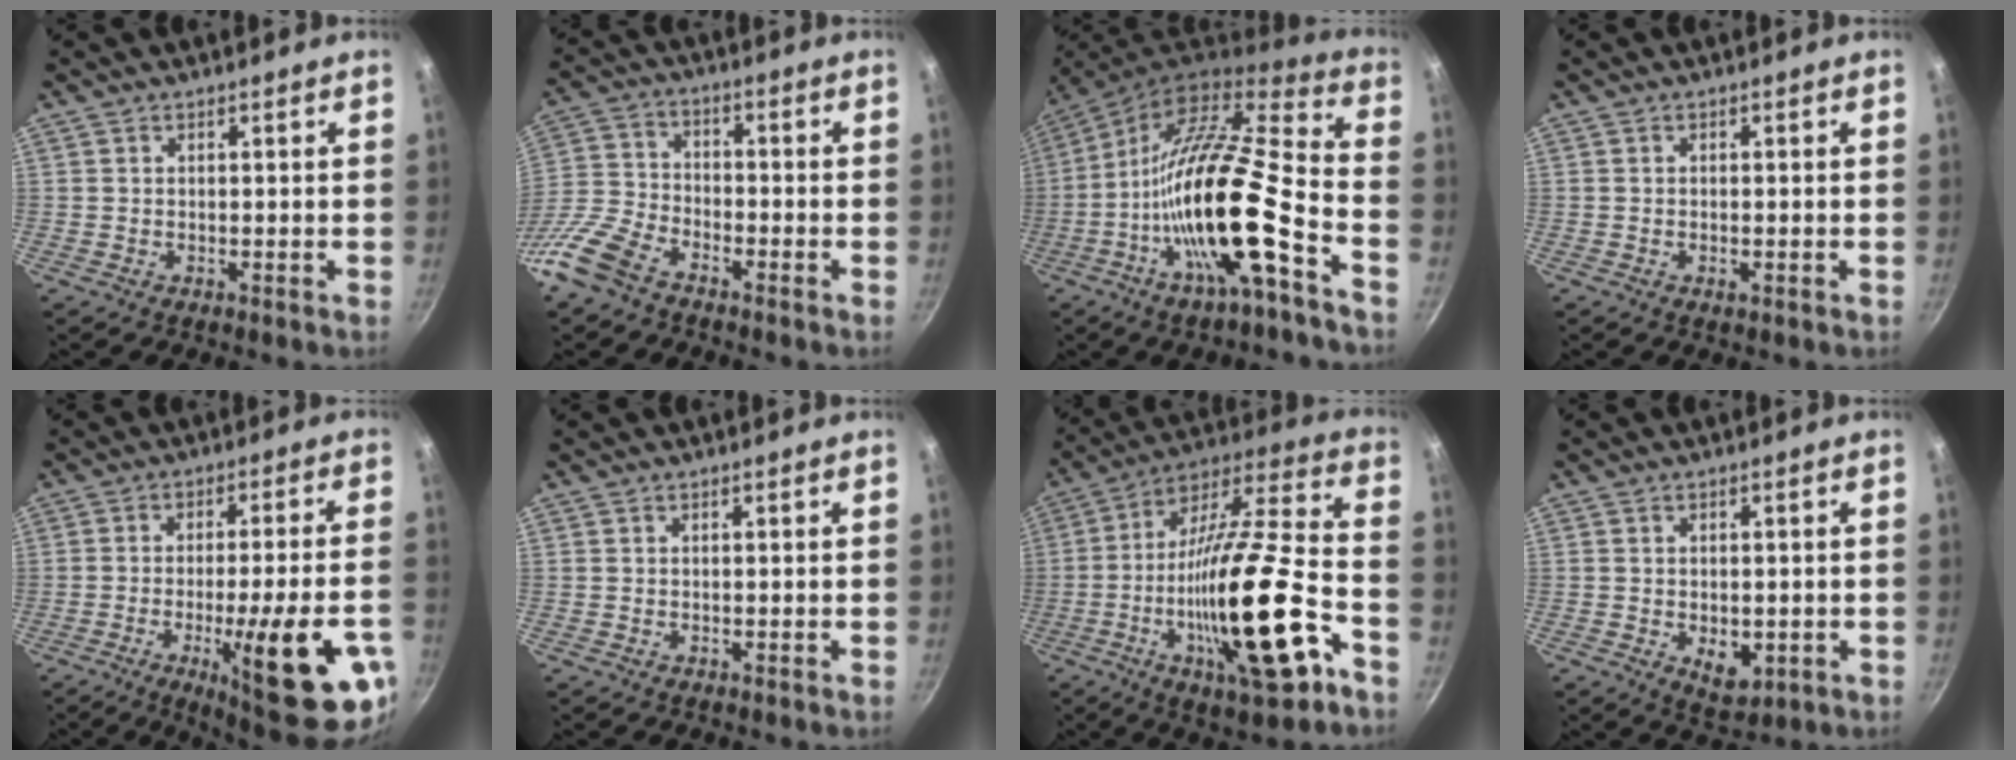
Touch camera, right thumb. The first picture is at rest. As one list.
[{"total": 11.0, "force": [-7.6, 5.2, 5.9], "torque": [-0.126, 0.043, -0.174]}, {"total": 22.1, "force": [-8.5, 5.5, 19.7], "torque": [-0.328, 0.041, -0.167]}, {"total": 0.9, "force": [-0.3, 0.4, 0.8], "torque": [-0.013, 0.001, -0.006]}, {"total": 21.6, "force": [-7.5, 4.4, 19.8], "torque": [-0.250, 0.014, -0.098]}, {"total": 0.0}, {"total": 27.1, "force": [-9.8, 7.4, 24.2], "torque": [-0.385, 0.027, -0.164]}, {"total": 6.0, "force": [-1.2, 3.8, 4.6], "torque": [-0.052, -0.008, -0.008]}]